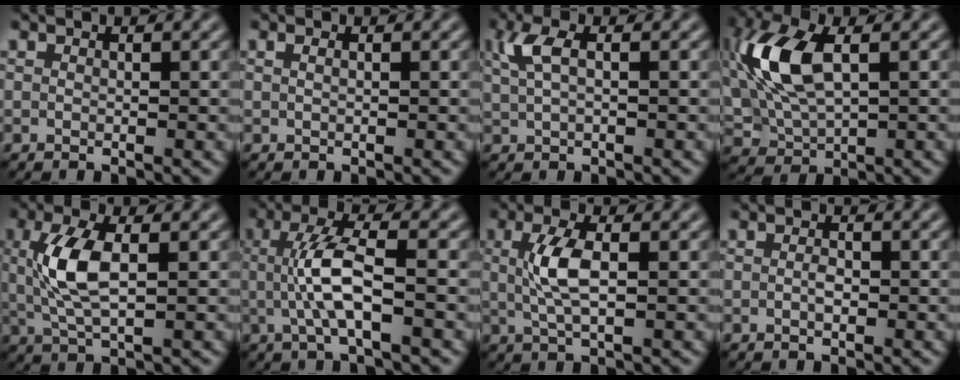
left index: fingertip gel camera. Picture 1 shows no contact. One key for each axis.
{"total": 0.6, "fx": 0.3, "fy": 0.2, "fz": 0.5, "tx": -0.012, "ty": 0.002, "tz": 0.004}
{"total": 2.8, "fx": 1.1, "fy": 1.0, "fz": 2.4, "tx": -0.056, "ty": 0.006, "tz": 0.022}
{"total": 8.4, "fx": 1.6, "fy": 4.3, "fz": 7.0, "tx": -0.165, "ty": 0.014, "tz": 0.026}
{"total": 5.2, "fx": 0.7, "fy": 2.0, "fz": 4.8, "tx": -0.107, "ty": 0.007, "tz": 0.013}
{"total": 5.1, "fx": -0.2, "fy": 1.1, "fz": 5.0, "tx": -0.107, "ty": 0.004, "tz": -0.007}
{"total": 3.8, "fx": 0.4, "fy": 1.1, "fz": 3.6, "tx": -0.081, "ty": 0.004, "tz": 0.006}
{"total": 0.9, "fx": -0.2, "fy": 0.3, "fz": 0.8, "tx": -0.017, "ty": 0.001, "tz": -0.004}